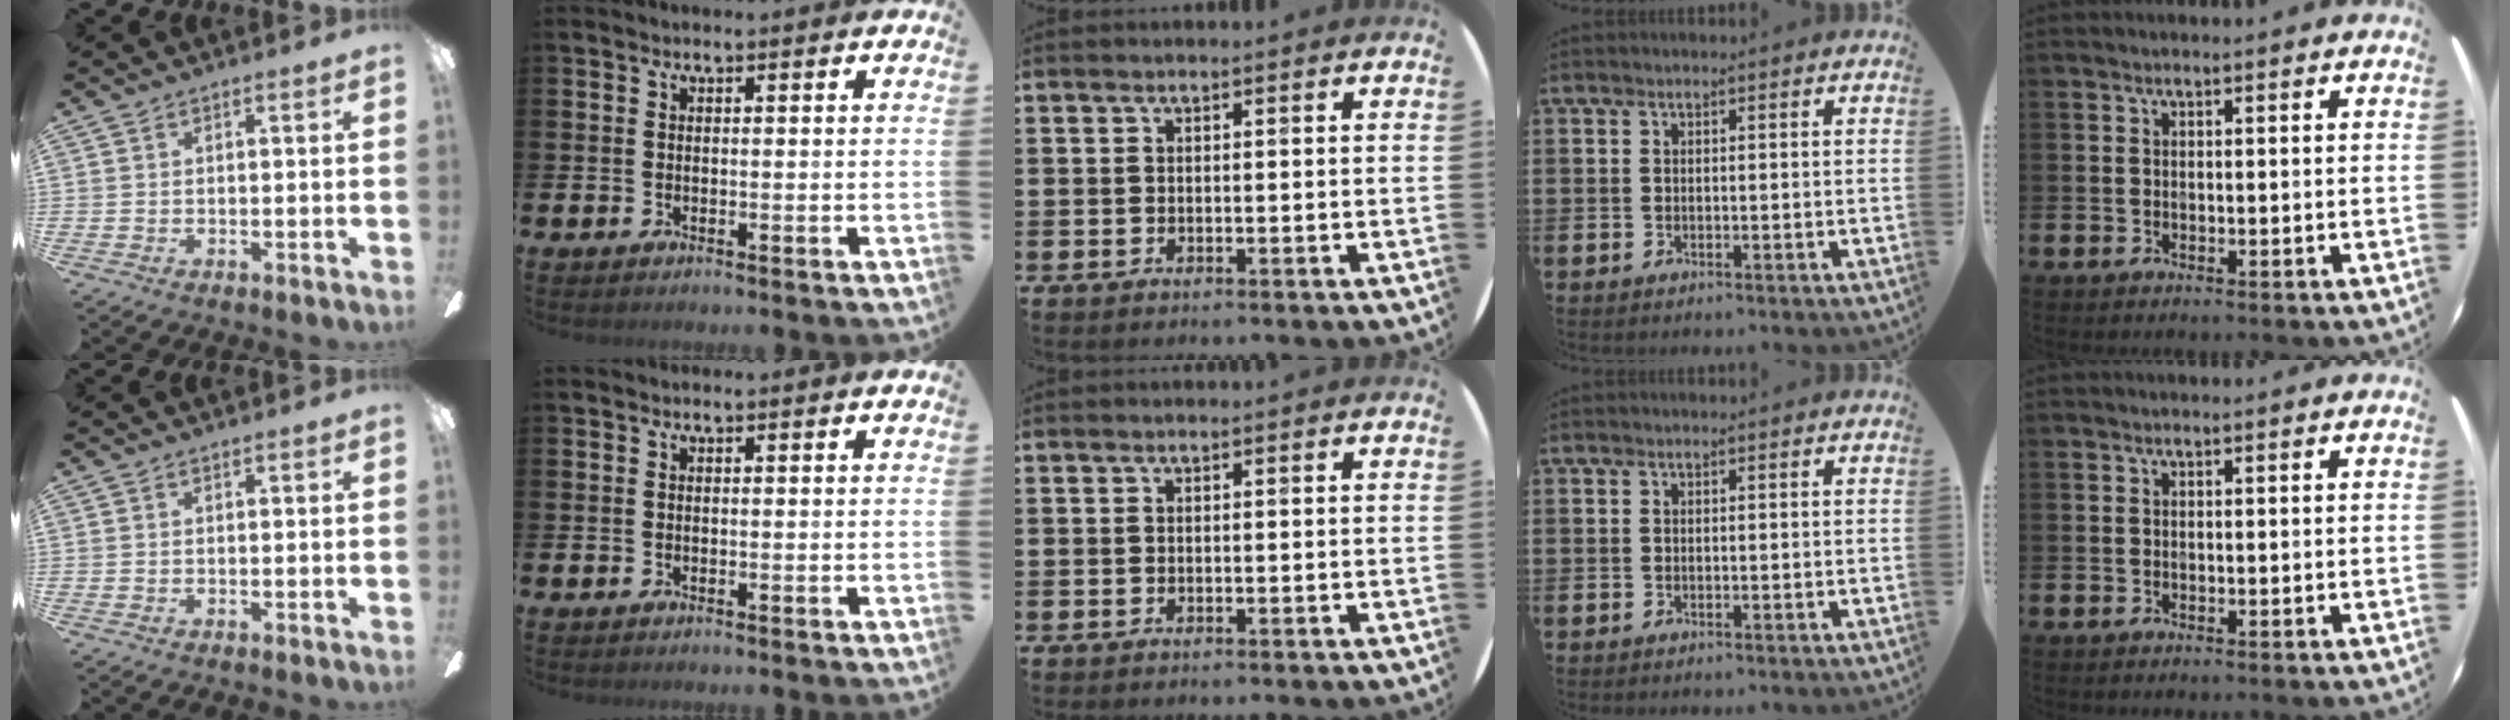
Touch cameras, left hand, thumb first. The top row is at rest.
{}